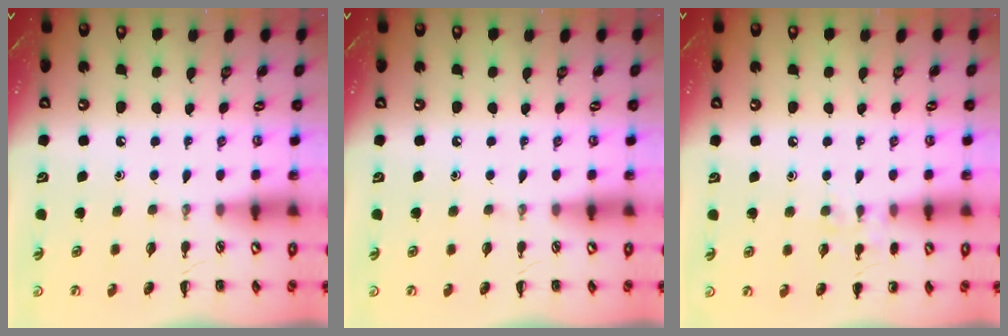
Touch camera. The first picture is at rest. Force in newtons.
{"total": 0.0}
{"total": 6.7, "press": 6.4, "slide": 2.0}